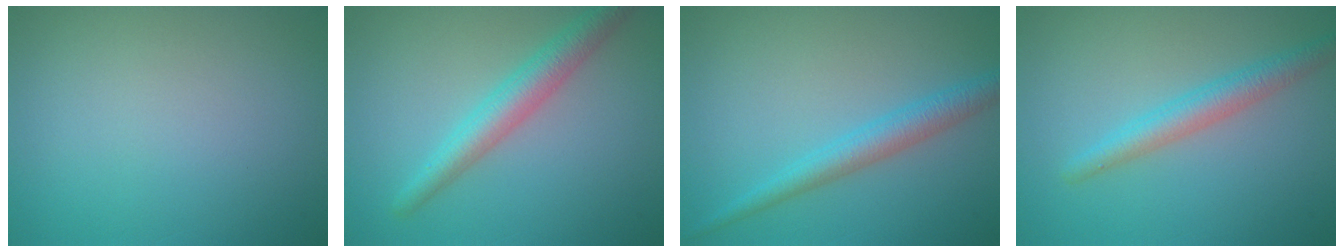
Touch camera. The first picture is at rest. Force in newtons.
{"total": 3.7, "press": 3.7, "slide": 0.1}
{"total": 2.9, "press": 2.9, "slide": 0.2}
{"total": 2.9, "press": 2.9, "slide": 0.1}